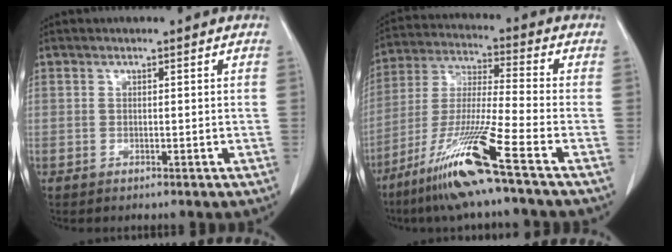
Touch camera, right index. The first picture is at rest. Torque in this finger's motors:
{"motor_torque": [1.43, -0.71, 0.37, 0.17]}